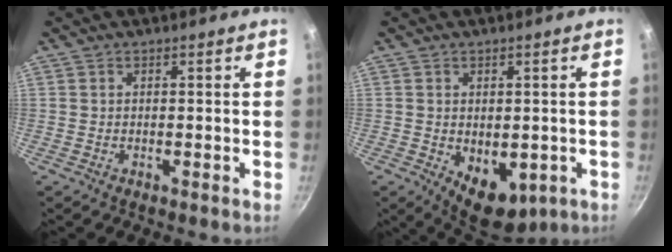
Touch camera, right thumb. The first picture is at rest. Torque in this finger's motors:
{"motor_torque": [-0.19, 0.57, -0.16, 0.22, 0.05]}